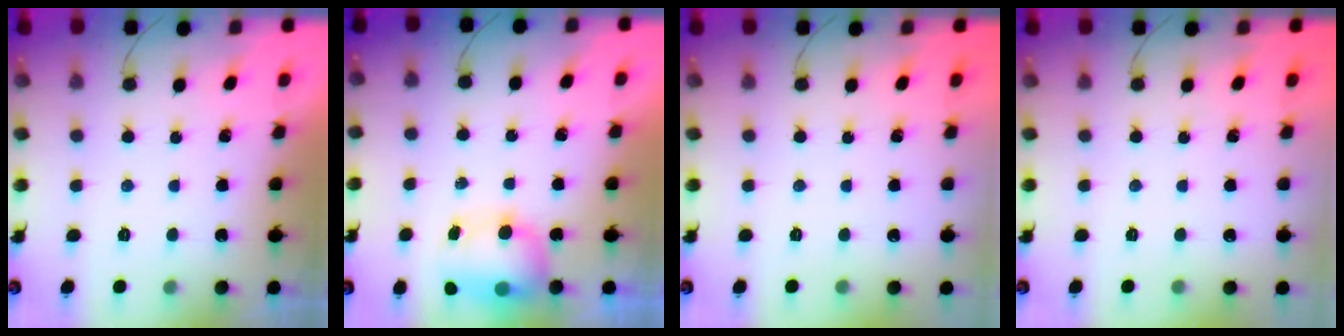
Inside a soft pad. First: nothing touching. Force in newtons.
{"total": 8.0, "press": 7.9, "slide": 1.3}
{"total": 0.0}
{"total": 0.0}